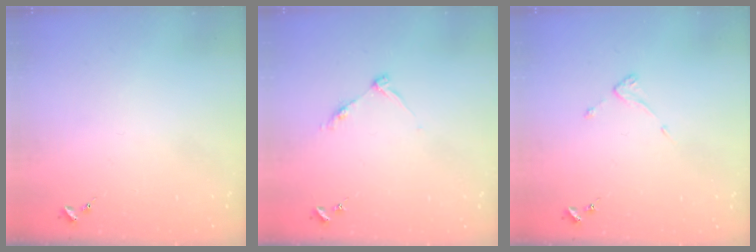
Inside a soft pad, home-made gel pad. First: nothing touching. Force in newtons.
{"total": 5.1, "press": 5.0, "slide": 0.8}
{"total": 3.6, "press": 3.6, "slide": 0.2}